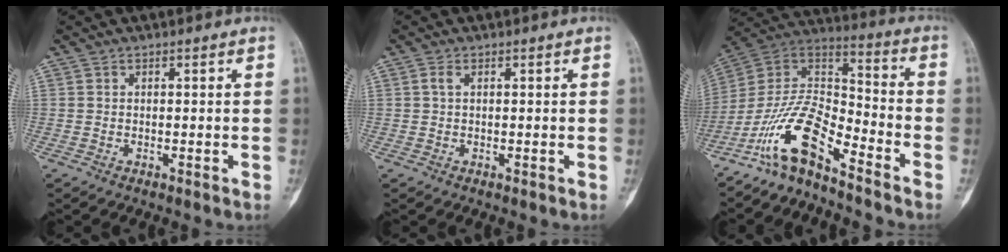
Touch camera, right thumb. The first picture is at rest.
{"total": 1.1, "force": [0.3, 0.5, 0.9], "torque": [-0.024, 0.005, 0.006]}
{"total": 14.0, "force": [-10.0, 4.5, 8.8], "torque": [-0.160, 0.094, -0.196]}